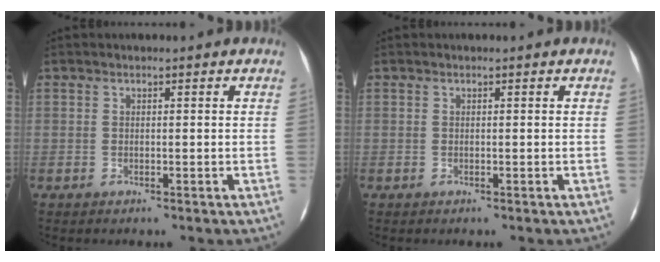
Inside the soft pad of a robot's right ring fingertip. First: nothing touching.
{"total": 0.0}